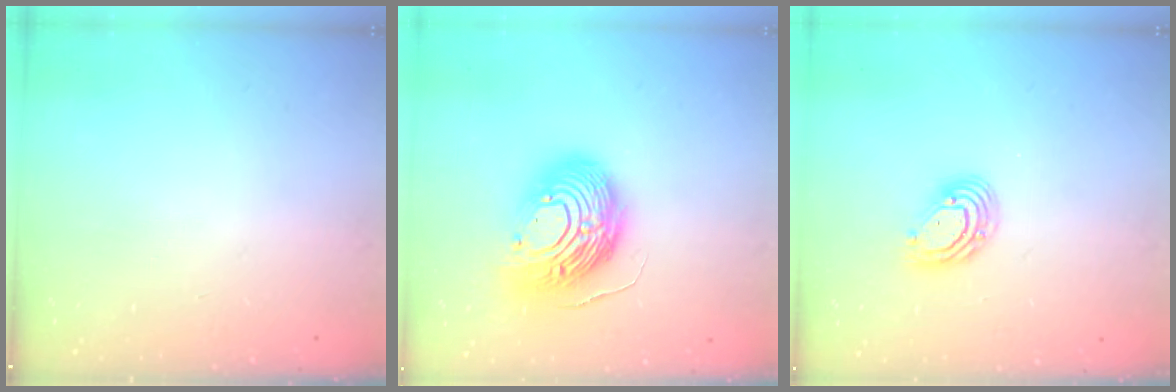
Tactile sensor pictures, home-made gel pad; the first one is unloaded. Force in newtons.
{"total": 17.4, "press": 17.3, "slide": 1.8}
{"total": 7.9, "press": 7.8, "slide": 1.5}